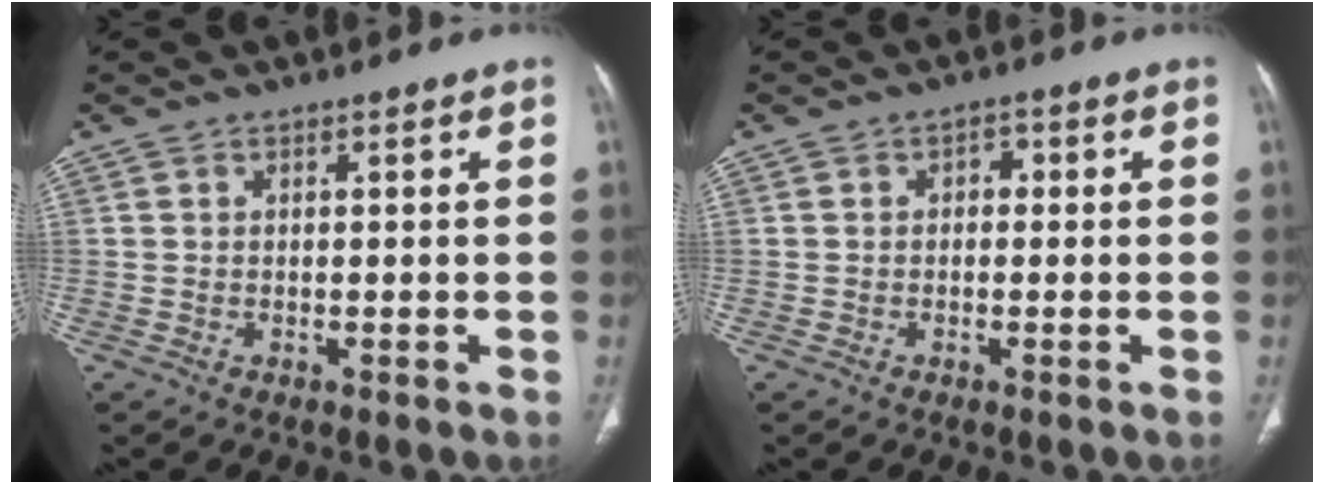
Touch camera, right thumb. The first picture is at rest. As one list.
[{"total": 1.7, "force": [0.0, 1.3, 1.0], "torque": [-0.004, 0.006, -0.006]}]